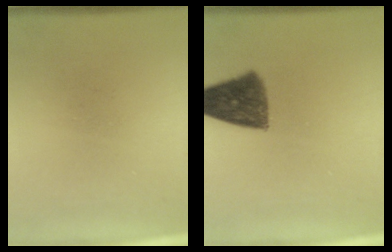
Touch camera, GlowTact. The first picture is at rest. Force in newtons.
{"total": 9.7}